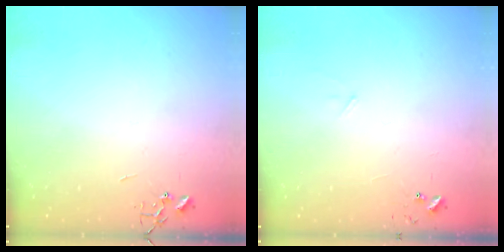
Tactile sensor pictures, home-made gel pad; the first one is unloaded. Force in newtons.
{"total": 5.8, "press": 5.8, "slide": 0.5}